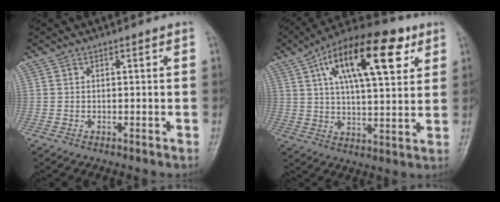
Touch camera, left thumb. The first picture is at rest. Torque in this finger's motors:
{"motor_torque": [0.66, 0.74, 1.97, -0.80, 0.46]}